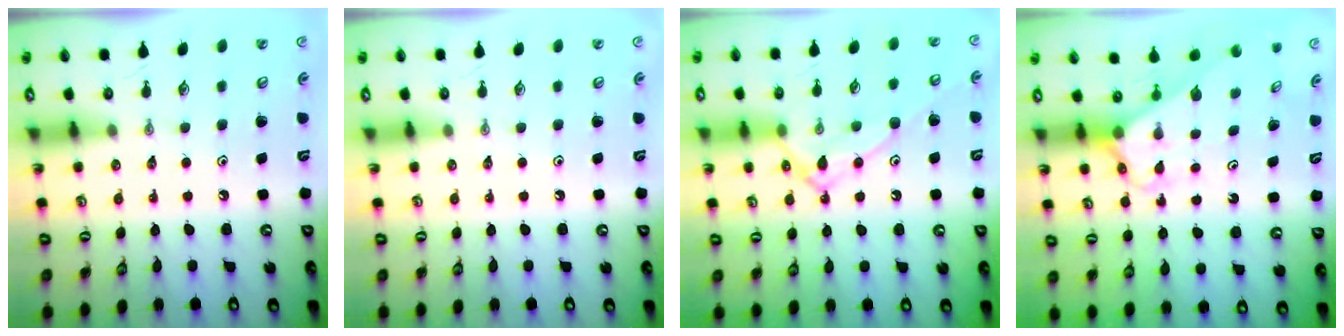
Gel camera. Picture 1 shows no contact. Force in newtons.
{"total": 0.0}
{"total": 13.0, "press": 13.0, "slide": 0.6}
{"total": 2.6, "press": 2.6, "slide": 0.1}